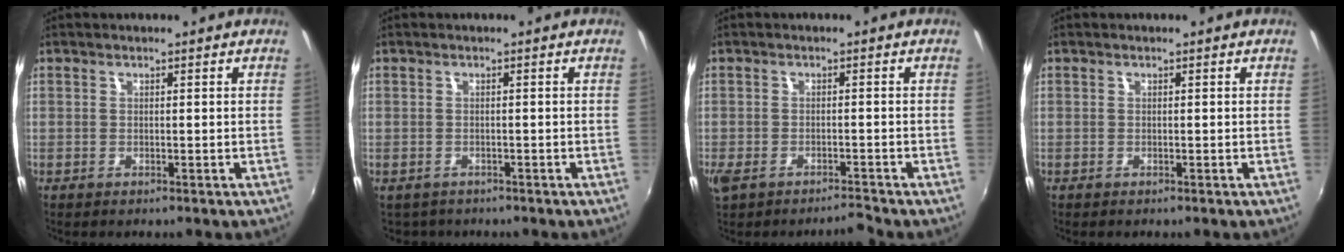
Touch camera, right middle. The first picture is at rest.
{"total": 2.0, "force": [-1.5, 1.3, 0.2], "torque": [-0.010, -0.005, -0.021]}
{"total": 3.8, "force": [-3.3, 0.8, 1.8], "torque": [-0.049, -0.015, -0.067]}
{"total": 0.0}